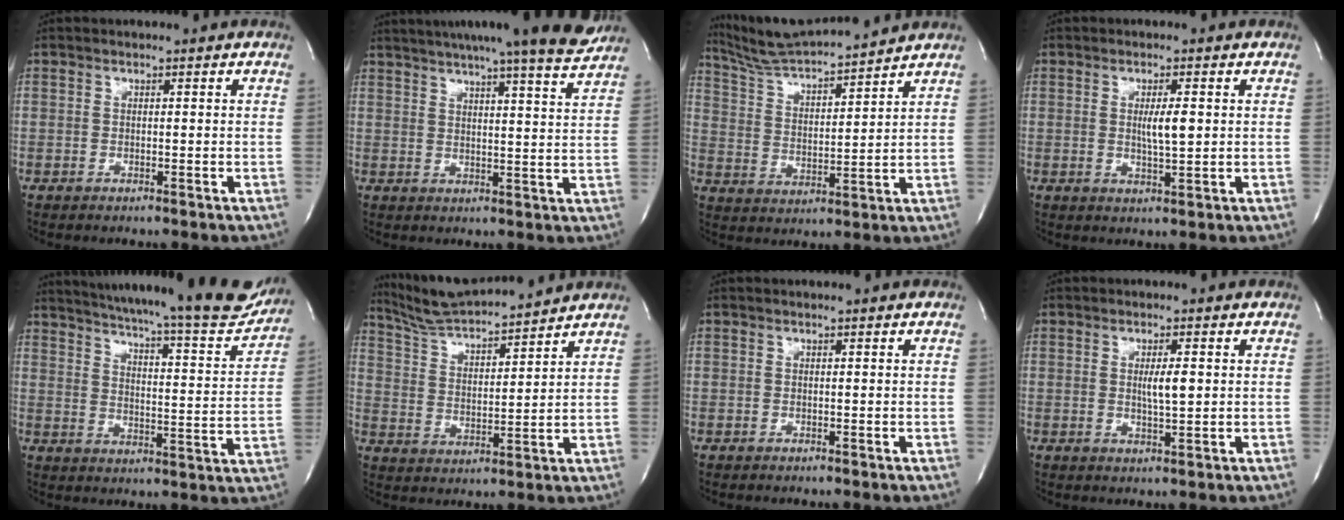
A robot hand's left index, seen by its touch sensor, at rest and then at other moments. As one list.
[{"total": 18.4, "force": [16.4, -0.3, 8.5], "torque": [-0.137, -0.015, 0.208]}, {"total": 13.8, "force": [13.0, -0.2, 4.6], "torque": [-0.095, 0.016, 0.224]}, {"total": 3.7, "force": [0.4, 0.5, 3.7], "torque": [-0.064, -0.004, 0.006]}, {"total": 25.2, "force": [22.9, 2.3, 10.2], "torque": [-0.158, -0.061, 0.288]}, {"total": 13.0, "force": [12.3, 0.1, 4.2], "torque": [-0.085, 0.016, 0.214]}, {"total": 0.0}, {"total": 3.2, "force": [0.4, 0.4, 3.1], "torque": [-0.055, -0.003, 0.006]}]